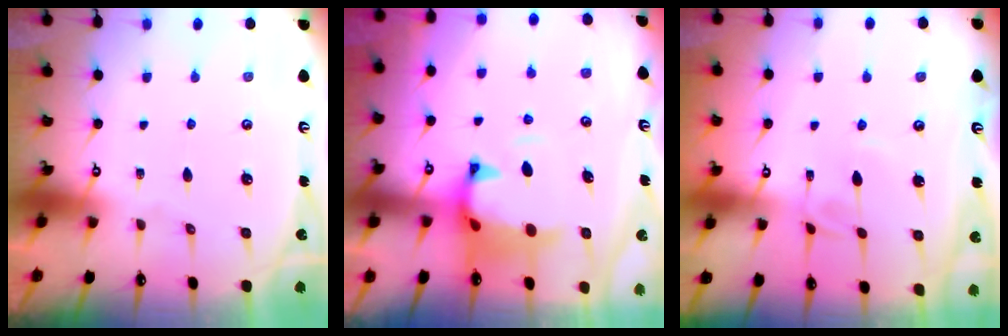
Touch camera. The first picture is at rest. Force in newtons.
{"total": 1.1, "press": 0.3, "slide": 1.1}
{"total": 3.9, "press": 3.9, "slide": 0.1}